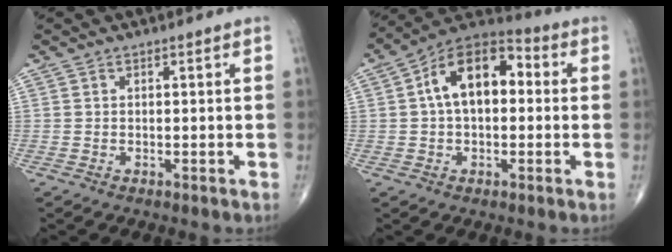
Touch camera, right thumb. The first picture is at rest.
{"total": 13.8, "force": [1.7, 8.1, 11.0], "torque": [-0.165, 0.038, 0.015]}